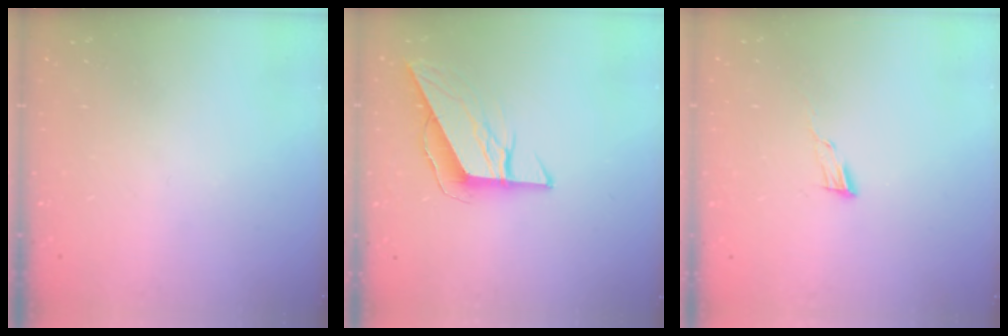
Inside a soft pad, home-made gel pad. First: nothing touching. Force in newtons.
{"total": 8.2, "press": 8.2, "slide": 0.3}
{"total": 4.6, "press": 4.6, "slide": 0.4}